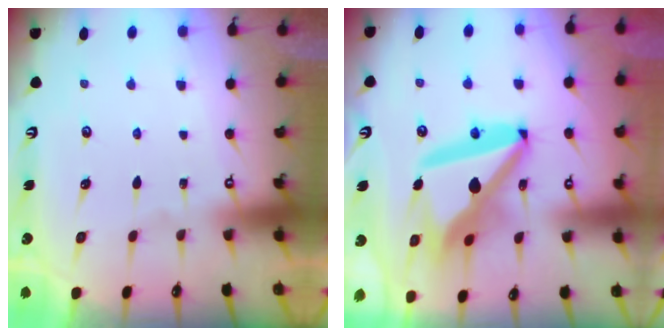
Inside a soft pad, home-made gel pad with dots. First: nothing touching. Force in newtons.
{"total": 18.2, "press": 18.1, "slide": 2.4}